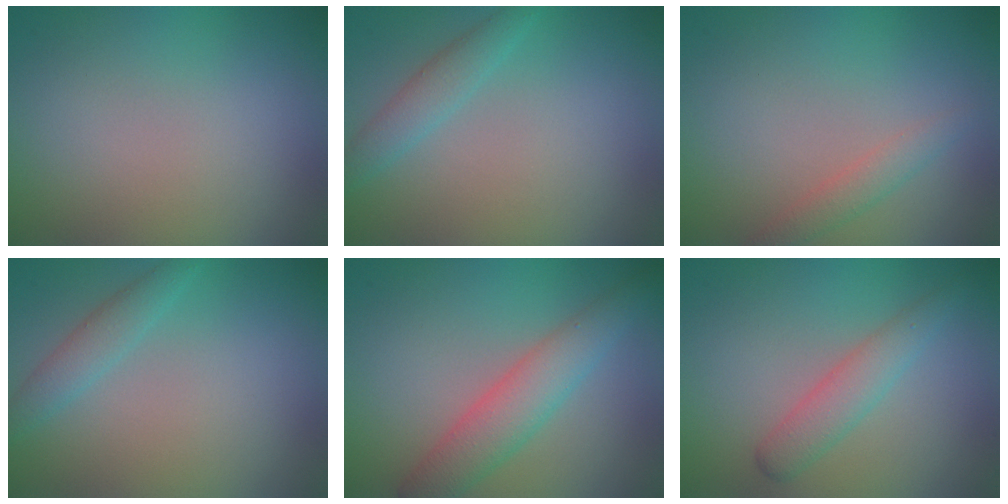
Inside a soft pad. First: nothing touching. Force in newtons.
{"total": 1.9, "press": 1.9, "slide": 0.1}
{"total": 1.5, "press": 1.4, "slide": 0.0}
{"total": 1.8, "press": 1.8, "slide": 0.1}
{"total": 3.8, "press": 3.8, "slide": 0.1}
{"total": 2.5, "press": 2.5, "slide": 0.1}